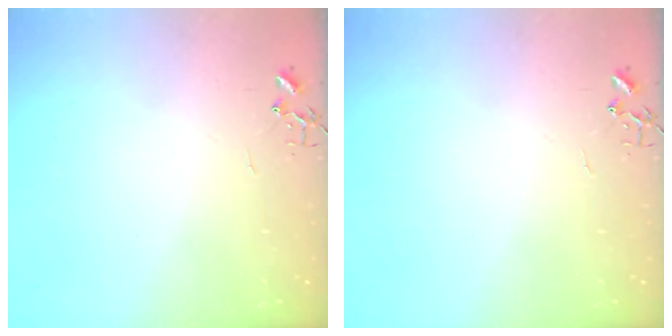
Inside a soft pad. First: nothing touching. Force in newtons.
{"total": 0.0}